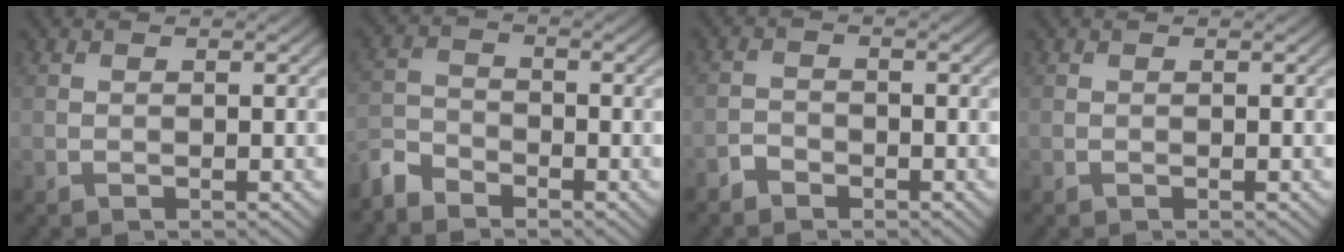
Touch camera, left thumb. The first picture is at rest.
{"total": 4.2, "force": [-3.8, 1.6, 1.1], "torque": [-0.027, -0.010, -0.092]}
{"total": 2.0, "force": [-1.7, 1.0, 0.5], "torque": [-0.007, 0.001, -0.039]}
{"total": 0.0}